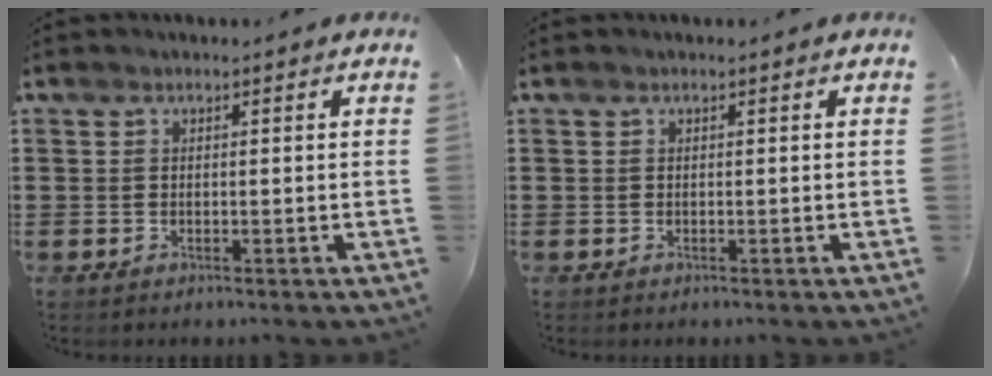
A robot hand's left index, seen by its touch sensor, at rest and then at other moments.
{"total": 0.0}